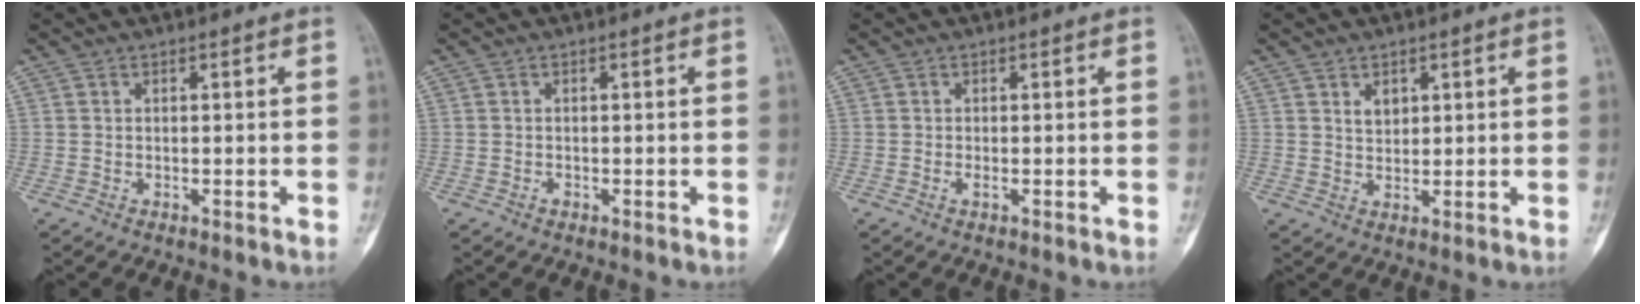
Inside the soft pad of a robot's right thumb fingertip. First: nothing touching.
{"total": 0.6, "force": [-0.3, 0.5, 0.3], "torque": [-0.005, 0.002, -0.006]}
{"total": 0.7, "force": [-0.2, 0.3, 0.7], "torque": [-0.014, -0.002, -0.003]}
{"total": 2.7, "force": [1.3, 1.8, 1.4], "torque": [-0.013, -0.010, 0.026]}